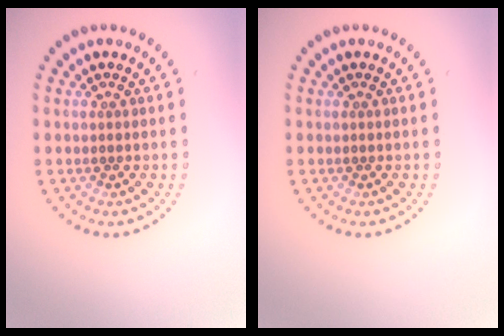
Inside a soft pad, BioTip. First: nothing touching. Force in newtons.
{"total": 0.0}